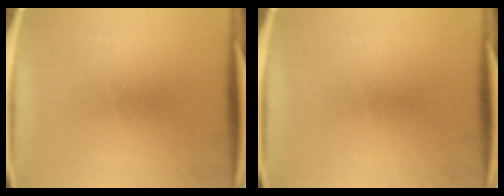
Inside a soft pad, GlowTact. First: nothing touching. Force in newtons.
{"total": 0.0}